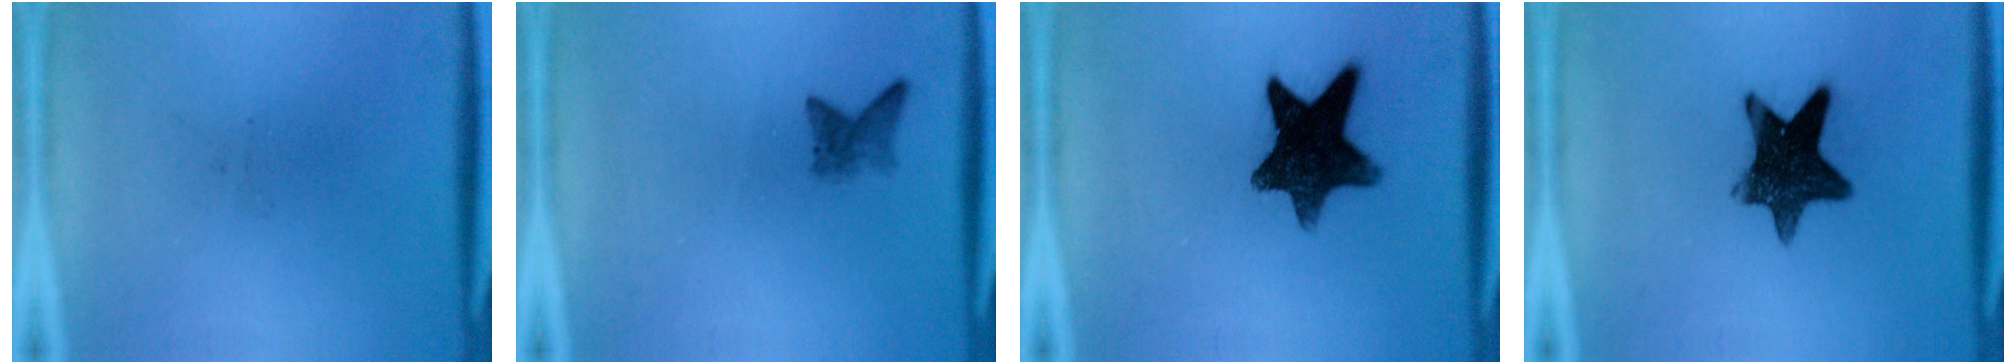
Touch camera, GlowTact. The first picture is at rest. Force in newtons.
{"total": 1.9}
{"total": 12.9}
{"total": 13.1}